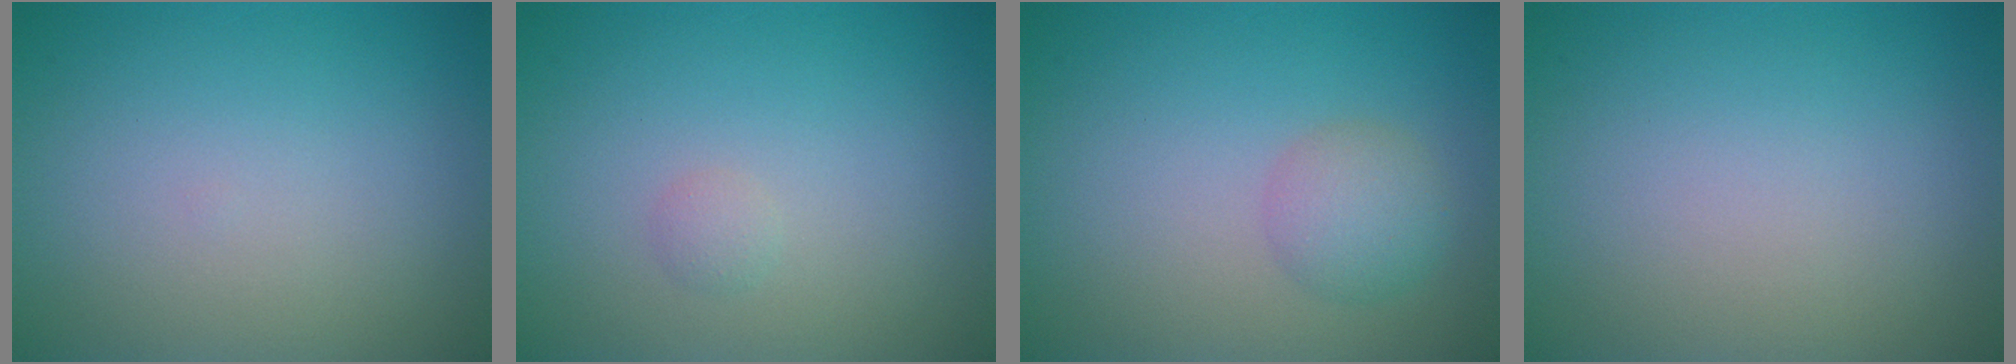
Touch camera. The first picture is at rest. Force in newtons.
{"total": 0.7, "press": 0.7, "slide": 0.0}
{"total": 2.5, "press": 2.5, "slide": 0.0}
{"total": 0.0}